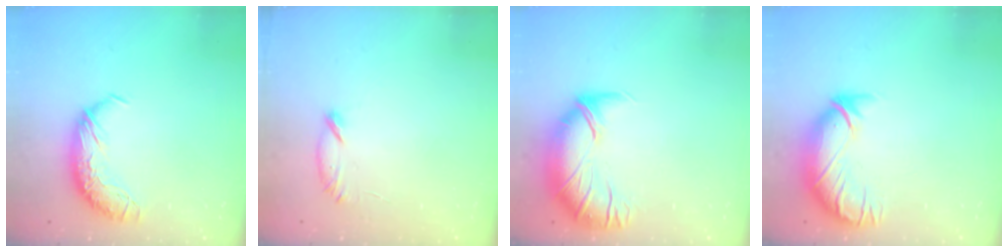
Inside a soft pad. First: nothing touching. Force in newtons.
{"total": 7.1, "press": 6.9, "slide": 1.3}
{"total": 2.7, "press": 0.8, "slide": 2.6}
{"total": 3.0, "press": 0.4, "slide": 2.9}